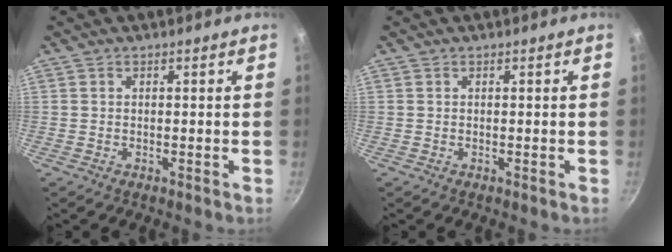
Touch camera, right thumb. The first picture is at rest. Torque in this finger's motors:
{"motor_torque": [0.00, 0.00, 0.00, 0.00, 0.00]}